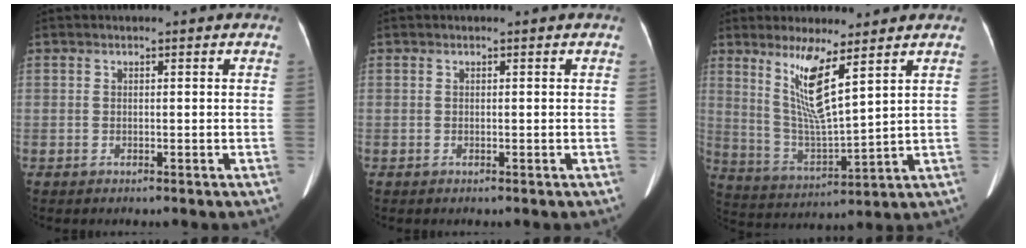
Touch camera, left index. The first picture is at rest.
{"total": 0.0}
{"total": 9.3, "force": [5.1, 0.4, 7.7], "torque": [-0.152, -0.019, 0.103]}